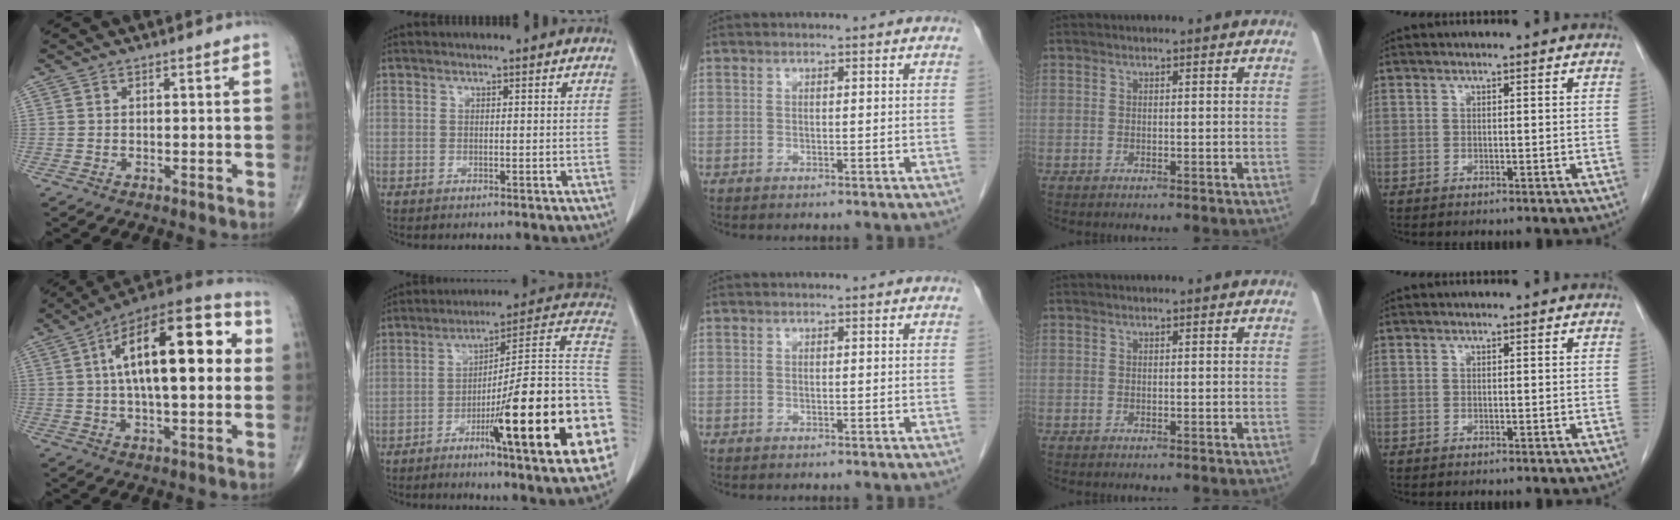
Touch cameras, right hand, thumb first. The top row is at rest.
{"thumb": {"total": 24.1, "force": [4.5, 9.5, 21.6], "torque": [-0.329, 0.021, 0.059]}, "index": {"total": 25.4, "force": [-7.5, 1.0, 24.3], "torque": [-0.257, -0.003, -0.117]}}